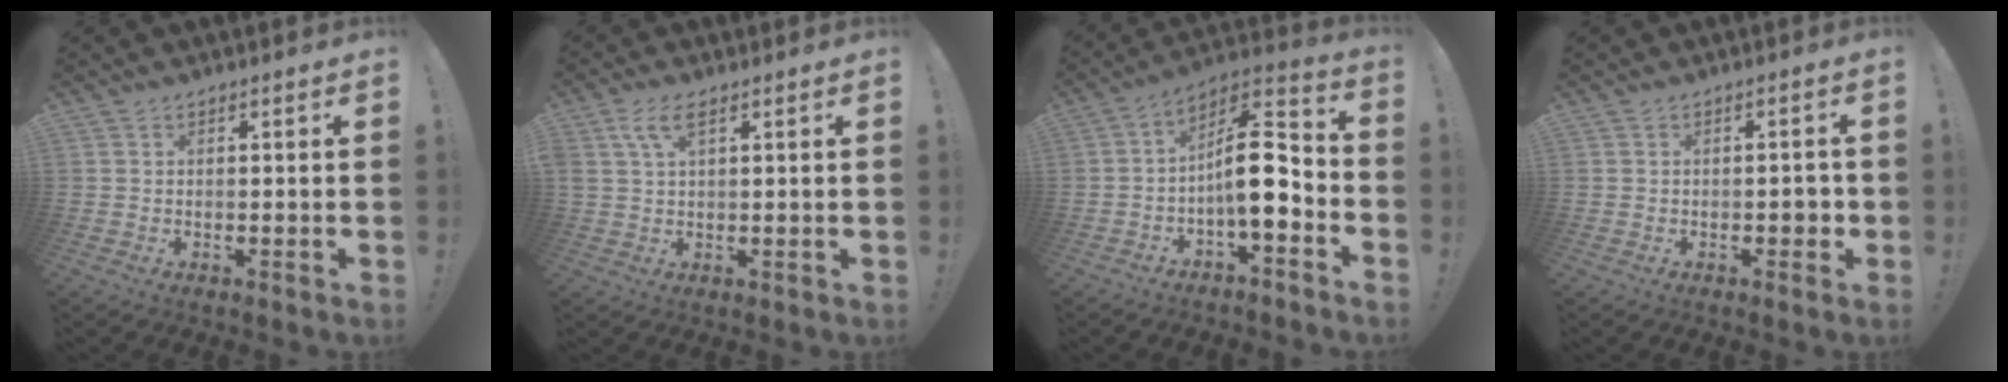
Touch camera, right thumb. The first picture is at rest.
{"total": 5.4, "force": [2.5, 2.1, 4.3], "torque": [-0.082, 0.005, 0.047]}
{"total": 14.6, "force": [-2.0, 5.6, 13.4], "torque": [-0.211, 0.012, -0.030]}
{"total": 2.9, "force": [-1.1, 1.6, 2.1], "torque": [-0.027, 0.008, -0.019]}